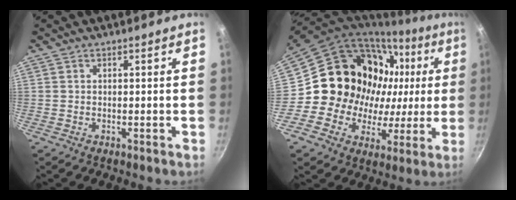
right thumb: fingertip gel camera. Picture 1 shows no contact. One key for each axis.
{"total": 20.9, "fx": 2.5, "fy": 18.1, "fz": 10.2, "tx": -0.129, "ty": 0.034, "tz": 0.045}